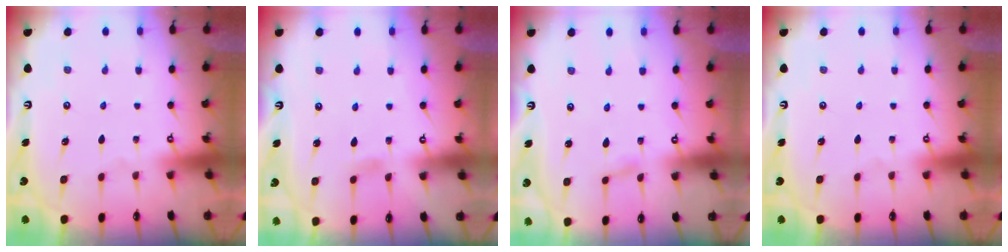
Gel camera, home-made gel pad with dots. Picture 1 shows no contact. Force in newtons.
{"total": 2.9, "press": 2.8, "slide": 0.4}
{"total": 1.1, "press": 1.1, "slide": 0.1}
{"total": 0.0}